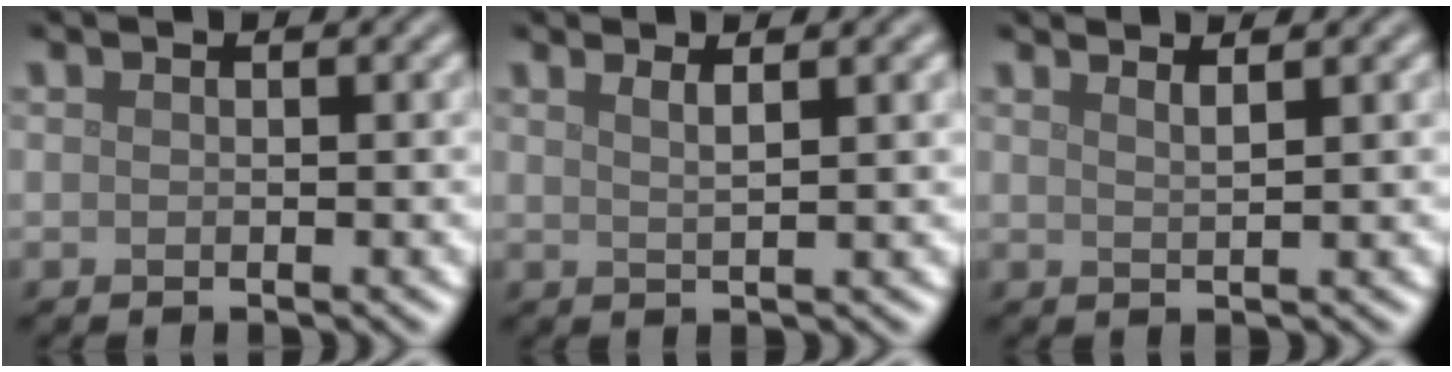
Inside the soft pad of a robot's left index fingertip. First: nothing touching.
{"total": 2.5, "force": [1.5, 0.8, 1.9], "torque": [-0.016, 0.011, 0.005]}
{"total": 2.3, "force": [1.8, 0.7, 1.3], "torque": [0.002, 0.009, 0.004]}